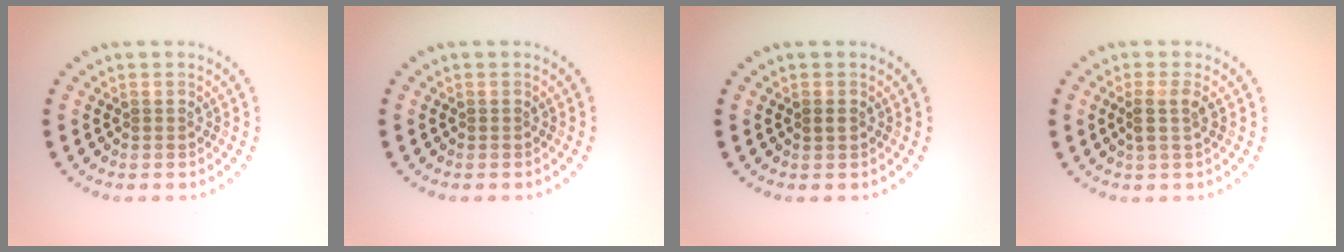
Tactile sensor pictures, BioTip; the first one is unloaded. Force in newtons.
{"total": 0.0}
{"total": 0.8, "press": 0.8, "slide": 0.3}
{"total": 1.6, "press": 1.3, "slide": 0.9}